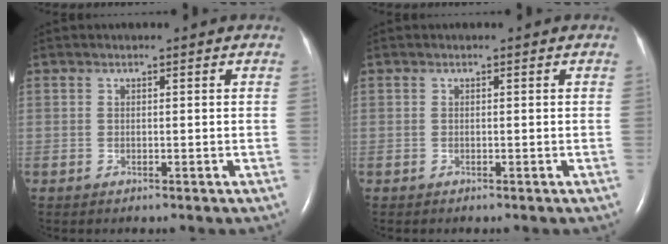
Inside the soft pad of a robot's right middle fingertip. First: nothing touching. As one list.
[{"total": 0.0}]